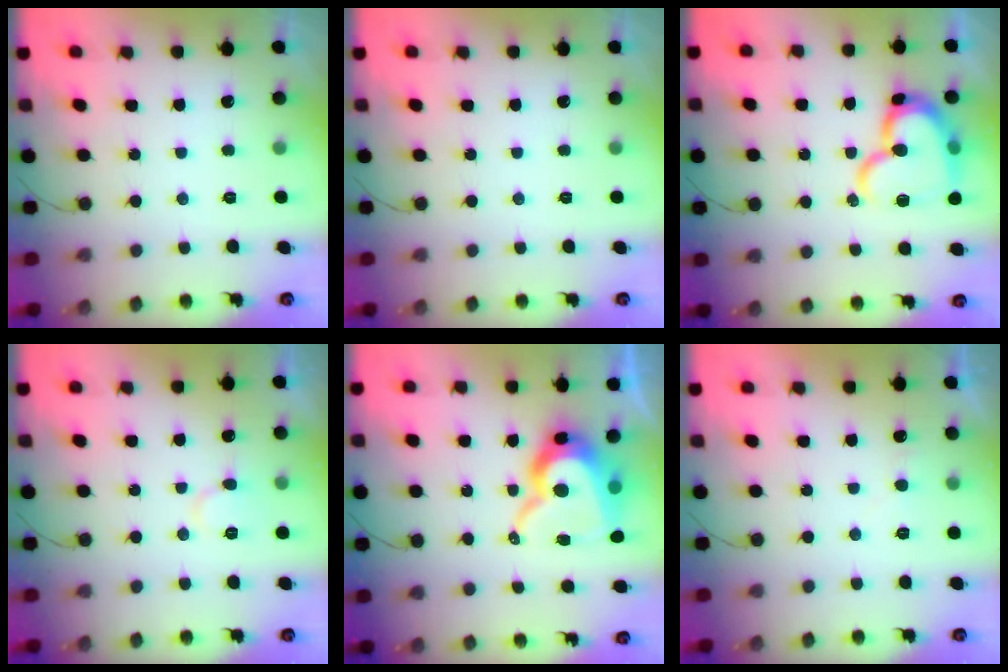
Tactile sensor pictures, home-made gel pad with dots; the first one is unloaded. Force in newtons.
{"total": 0.0}
{"total": 18.3, "press": 18.3, "slide": 0.9}
{"total": 6.4, "press": 6.4, "slide": 0.4}
{"total": 15.7, "press": 15.7, "slide": 1.3}
{"total": 3.9, "press": 3.8, "slide": 0.5}